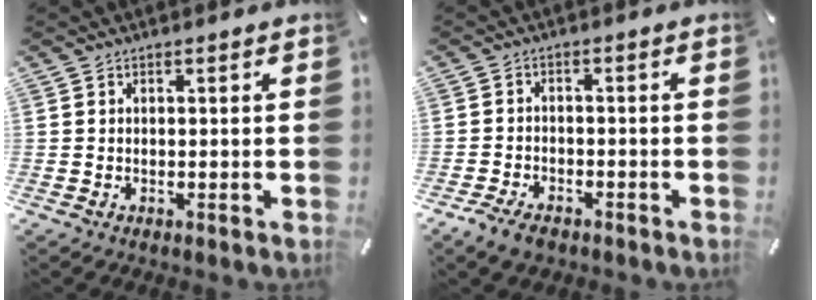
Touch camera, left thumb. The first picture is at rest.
{"total": 4.1, "force": [-3.1, 2.1, 1.7], "torque": [-0.039, 0.015, -0.061]}